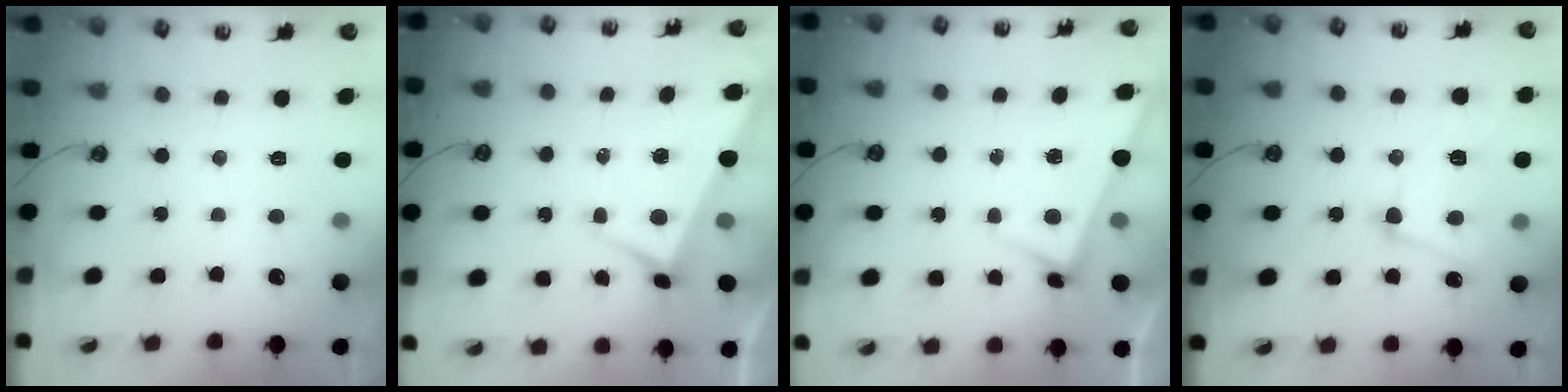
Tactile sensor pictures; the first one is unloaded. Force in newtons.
{"total": 3.0, "press": 2.9, "slide": 0.9}
{"total": 2.4, "press": 2.4, "slide": 0.1}
{"total": 4.9, "press": 4.7, "slide": 1.4}